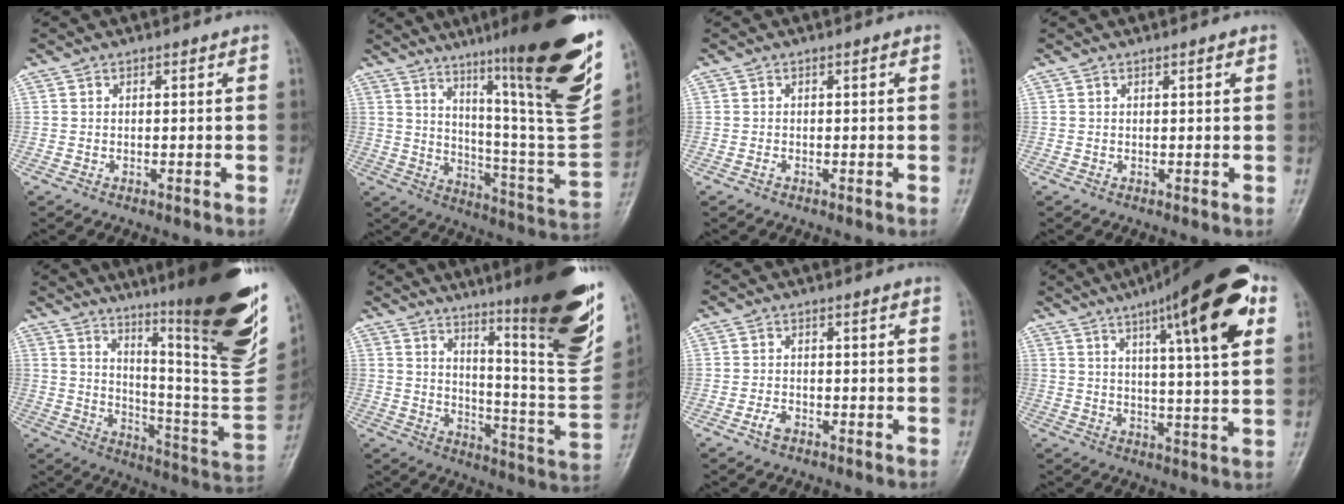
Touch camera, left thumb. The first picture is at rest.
{"total": 29.4, "force": [17.2, 3.2, 23.7], "torque": [-0.310, -0.081, 0.265]}
{"total": 0.7, "force": [-0.2, 0.2, 0.6], "torque": [-0.009, 0.006, 0.000]}
{"total": 0.8, "force": [0.4, 0.1, 0.7], "torque": [-0.011, 0.001, 0.005]}
{"total": 29.0, "force": [16.8, 4.0, 23.3], "torque": [-0.293, -0.086, 0.252]}
{"total": 24.9, "force": [15.3, 3.2, 19.4], "torque": [-0.246, -0.089, 0.223]}
{"total": 2.1, "force": [-1.3, 1.1, 1.3], "torque": [-0.027, 0.010, -0.024]}
{"total": 20.4, "force": [9.6, 4.3, 17.5], "torque": [-0.236, -0.013, 0.135]}